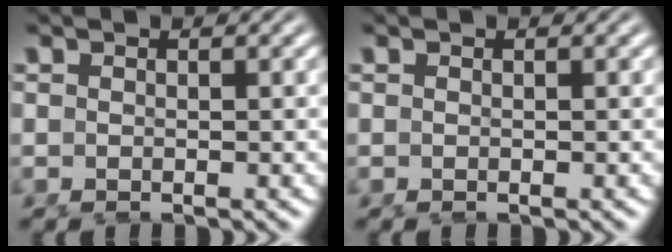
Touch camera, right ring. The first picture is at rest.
{"total": 0.0}